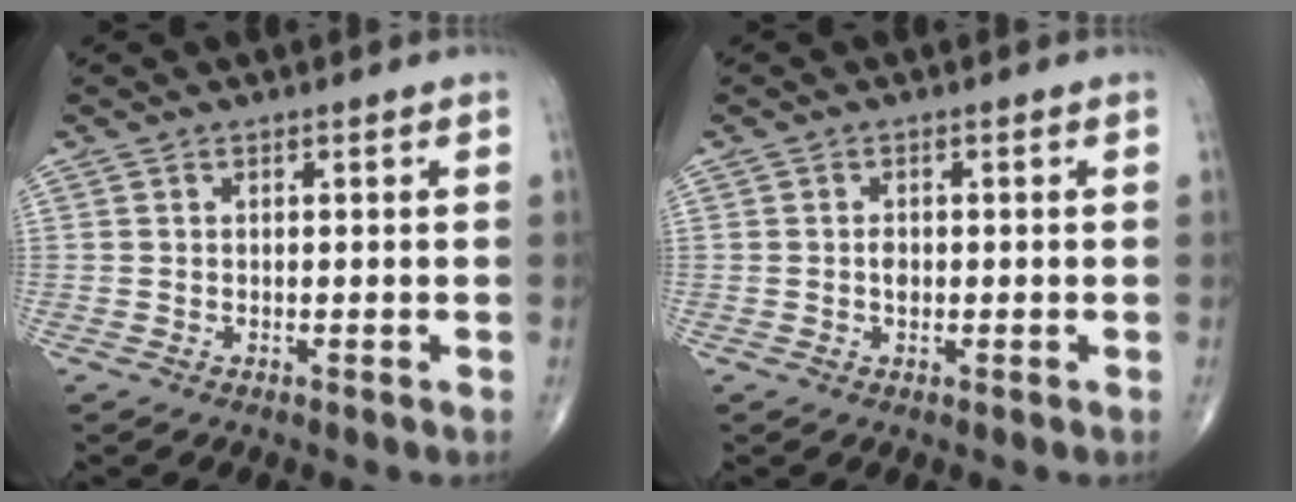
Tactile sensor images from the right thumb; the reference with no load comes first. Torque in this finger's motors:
{"motor_torque": [0.08, 1.21, 0.06, -0.20, 0.00]}